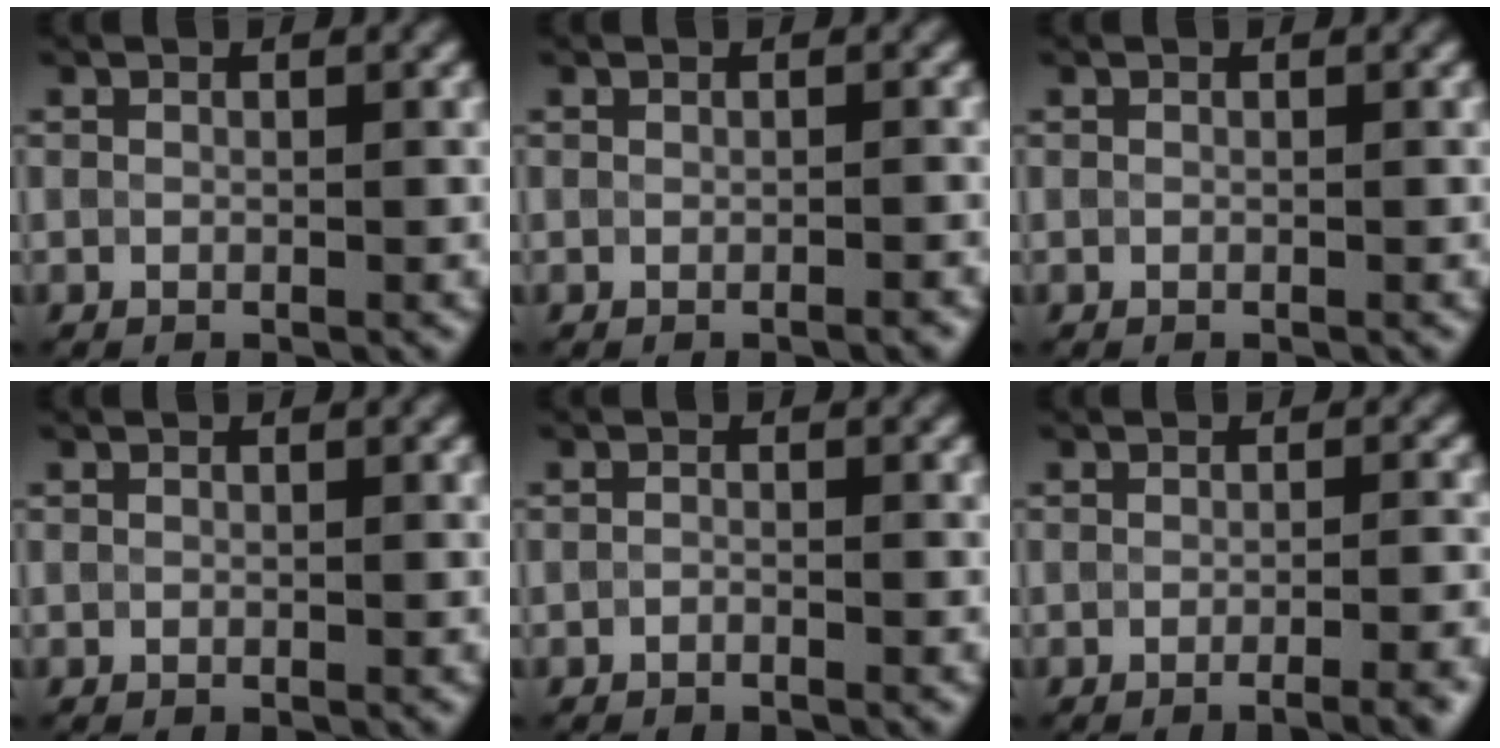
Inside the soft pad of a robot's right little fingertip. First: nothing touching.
{"total": 0.8, "force": [-0.6, 0.1, 0.6], "torque": [-0.004, 0.002, -0.011]}
{"total": 0.0}
{"total": 0.0}
{"total": 0.8, "force": [-0.7, 0.2, 0.4], "torque": [-0.007, -0.002, -0.014]}
{"total": 4.4, "force": [-2.6, 1.3, 3.3], "torque": [-0.023, 0.012, -0.032]}